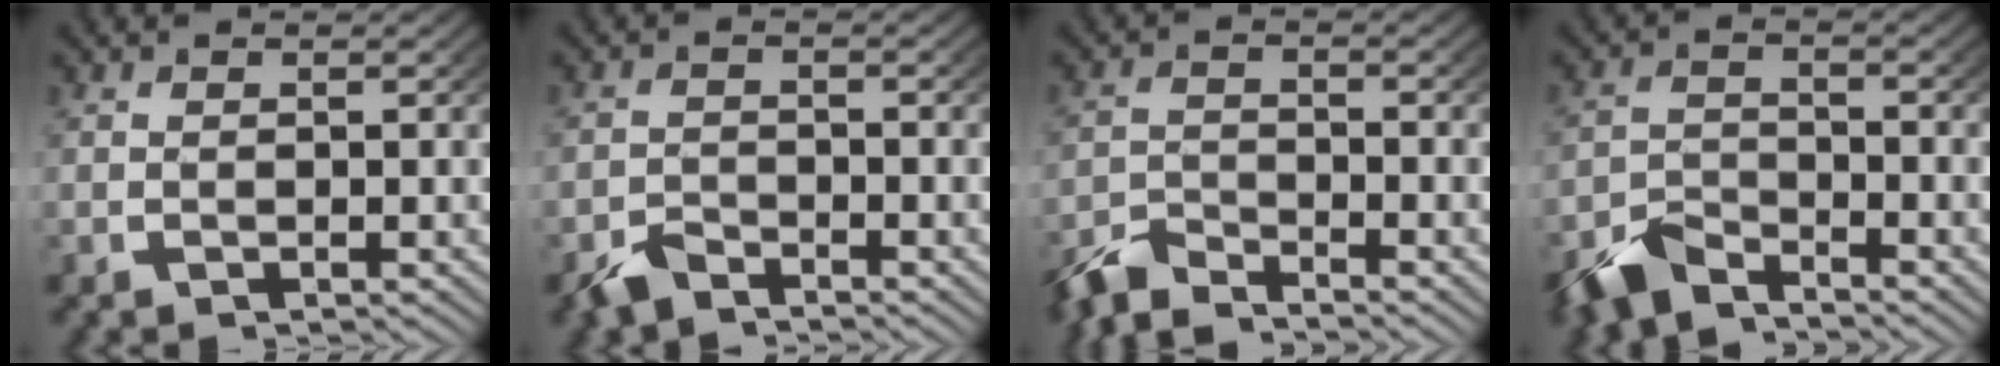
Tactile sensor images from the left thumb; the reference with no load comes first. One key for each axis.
{"total": 2.5, "fx": -2.3, "fy": 0.7, "fz": 0.5, "tx": -0.006, "ty": -0.008, "tz": -0.046}
{"total": 4.4, "fx": -4.1, "fy": 1.0, "fz": 1.2, "tx": -0.019, "ty": -0.011, "tz": -0.081}
{"total": 4.9, "fx": -4.3, "fy": 1.7, "fz": 1.6, "tx": -0.026, "ty": -0.011, "tz": -0.082}